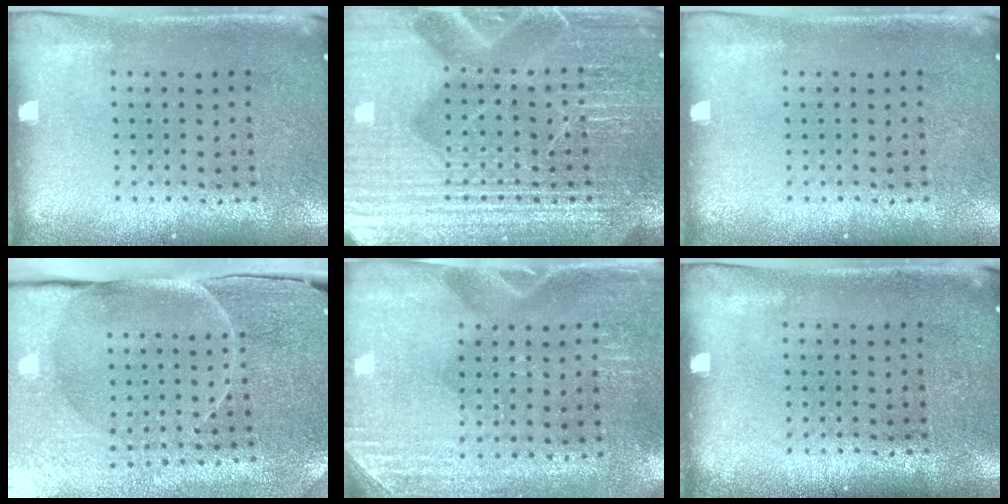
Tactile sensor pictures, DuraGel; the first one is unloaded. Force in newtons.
{"total": 7.4, "press": 7.3, "slide": 0.9}
{"total": 0.0}
{"total": 3.7, "press": 3.6, "slide": 1.1}
{"total": 2.8, "press": 2.5, "slide": 1.2}
{"total": 0.0}